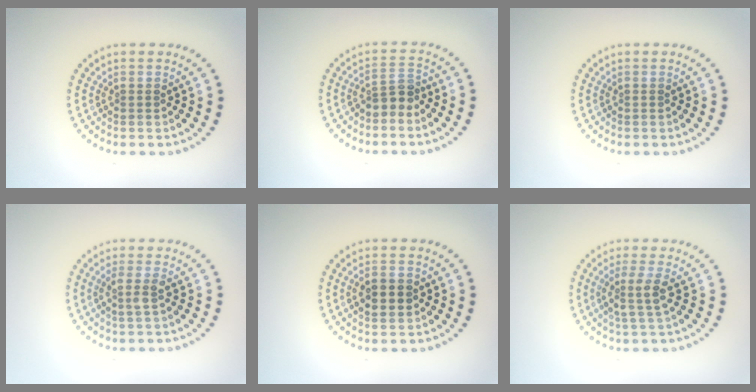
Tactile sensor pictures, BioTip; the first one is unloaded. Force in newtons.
{"total": 2.3, "press": 1.9, "slide": 1.4}
{"total": 0.0}
{"total": 1.5, "press": 1.2, "slide": 0.9}
{"total": 2.2, "press": 2.2, "slide": 0.1}
{"total": 2.3, "press": 1.9, "slide": 1.3}